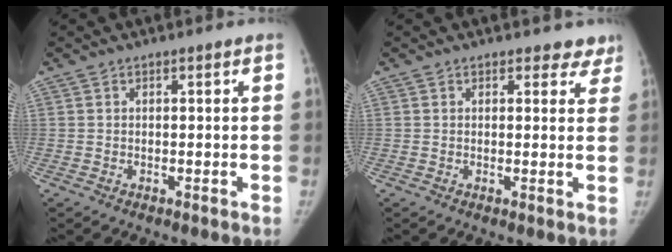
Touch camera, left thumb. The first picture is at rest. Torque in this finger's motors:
{"motor_torque": [-0.10, 0.00, -0.11, 0.26, -0.02]}